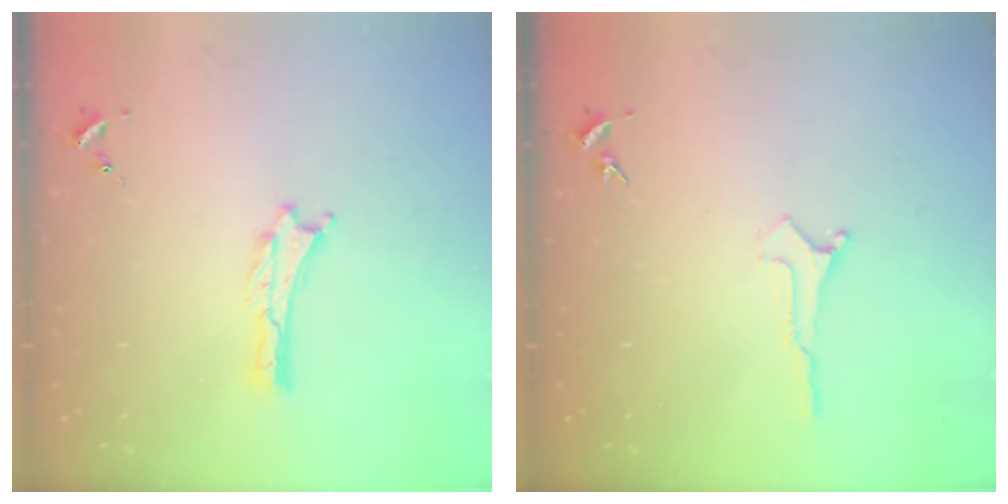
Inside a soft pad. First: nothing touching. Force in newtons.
{"total": 0.0}